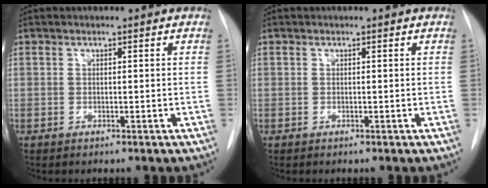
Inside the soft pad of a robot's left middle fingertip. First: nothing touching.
{"total": 0.0}